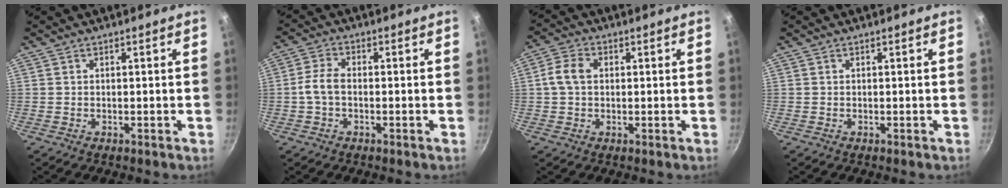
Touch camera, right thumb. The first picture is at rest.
{"total": 4.5, "force": [-0.7, 2.7, 3.5], "torque": [-0.074, 0.015, -0.019]}
{"total": 5.2, "force": [0.6, 3.7, 3.6], "torque": [-0.074, 0.014, 0.007]}
{"total": 0.0}